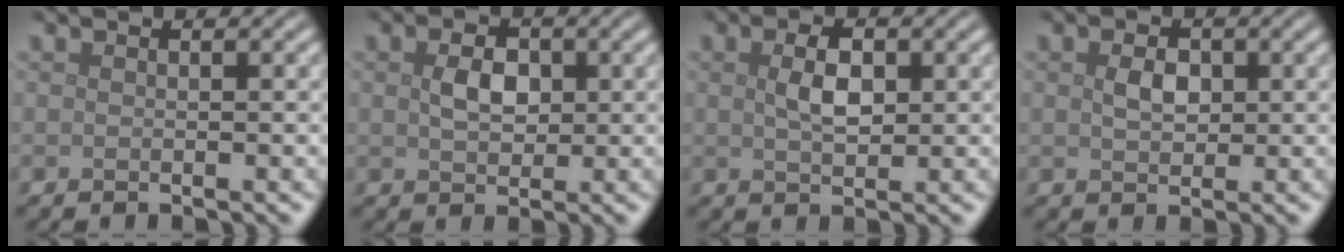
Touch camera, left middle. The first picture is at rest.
{"total": 2.7, "force": [0.4, 1.9, 1.9], "torque": [-0.043, 0.001, 0.008]}
{"total": 2.9, "force": [0.7, 1.6, 2.4], "torque": [-0.052, 0.002, 0.013]}
{"total": 2.0, "force": [0.4, 1.4, 1.4], "torque": [-0.032, 0.000, 0.007]}